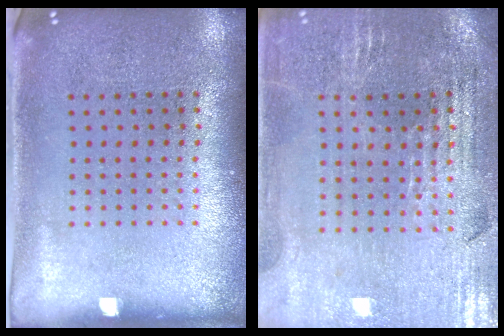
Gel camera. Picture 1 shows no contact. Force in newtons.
{"total": 1.8, "press": 1.7, "slide": 0.4}